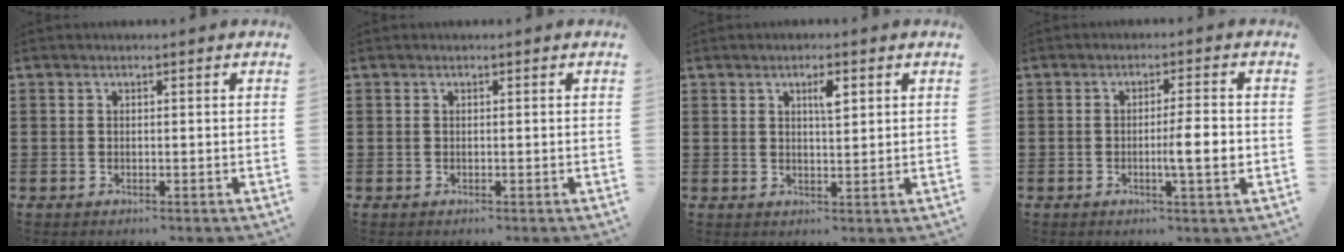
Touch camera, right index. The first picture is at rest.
{"total": 0.0}
{"total": 3.0, "force": [1.3, 0.8, 2.6], "torque": [-0.046, 0.002, 0.017]}
{"total": 5.4, "force": [-0.9, 0.5, 5.3], "torque": [-0.090, -0.004, -0.017]}